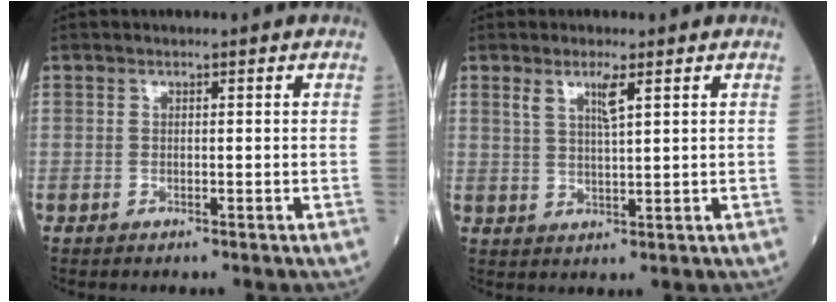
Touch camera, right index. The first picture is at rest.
{"total": 3.6, "force": [1.9, 0.3, 3.1], "torque": [-0.063, 0.000, 0.036]}